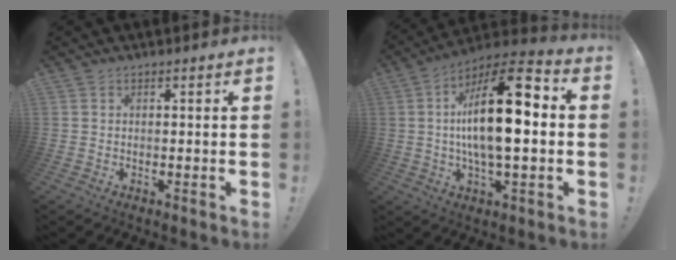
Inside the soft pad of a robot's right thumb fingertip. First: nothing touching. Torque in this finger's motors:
{"motor_torque": [2.01, 3.00, 1.01, 0.71, 0.21]}